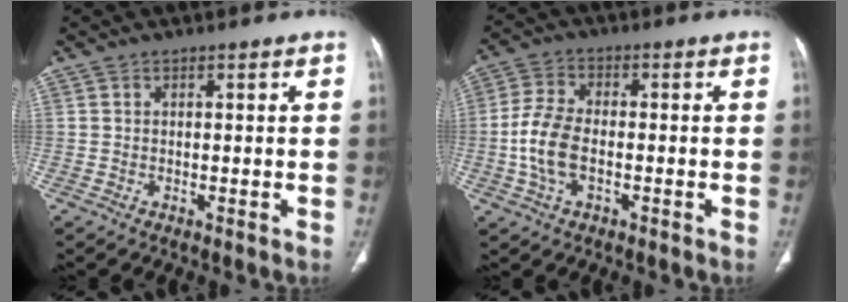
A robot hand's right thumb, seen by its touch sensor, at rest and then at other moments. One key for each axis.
{"total": 8.3, "fx": -1.6, "fy": 4.8, "fz": 6.7, "tx": -0.146, "ty": 0.014, "tz": -0.033}